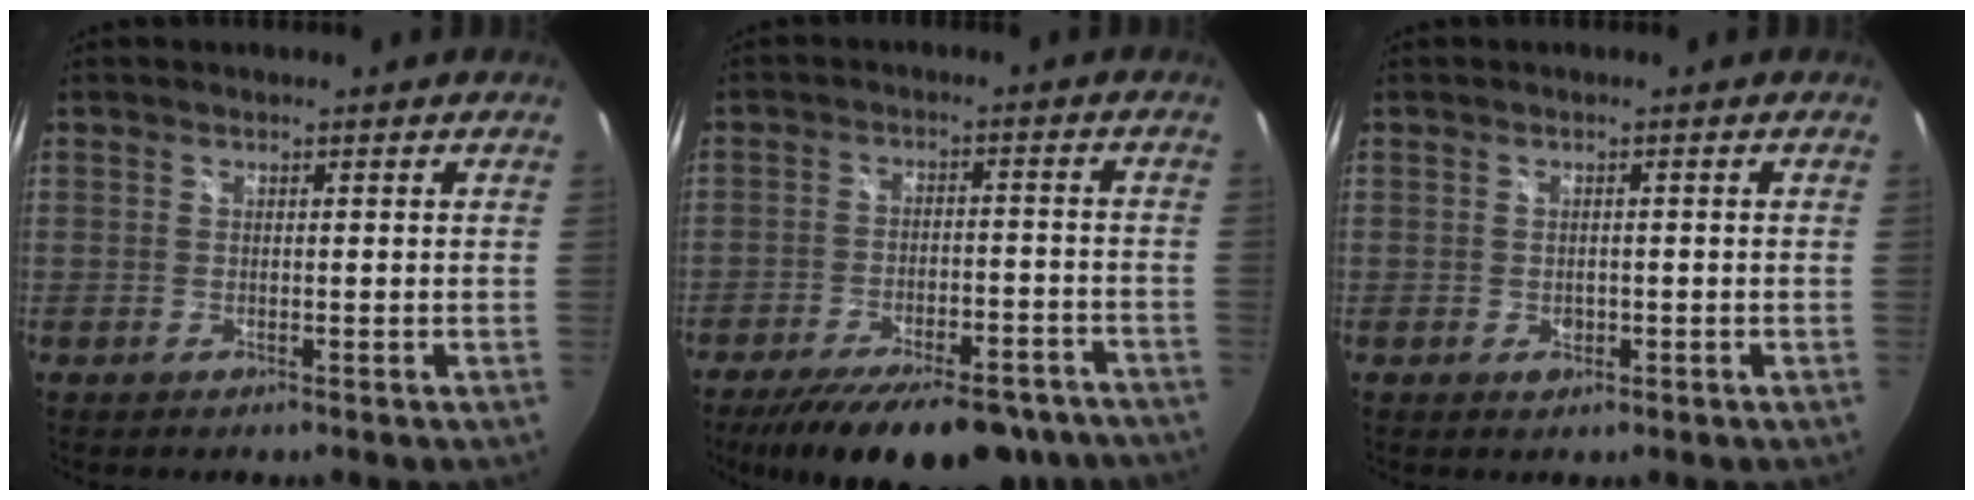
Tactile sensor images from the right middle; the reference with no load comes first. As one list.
[{"total": 21.4, "force": [-16.9, 7.3, 10.9], "torque": [-0.196, -0.026, -0.229]}, {"total": 1.7, "force": [-0.6, 1.3, 0.8], "torque": [-0.012, -0.001, -0.008]}]